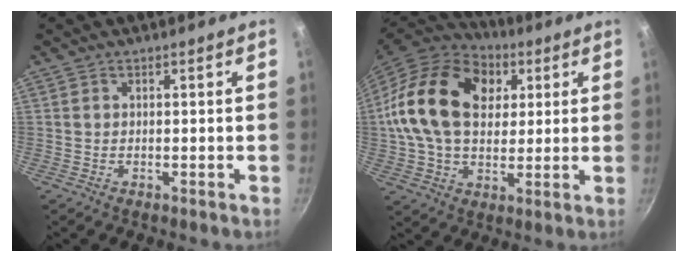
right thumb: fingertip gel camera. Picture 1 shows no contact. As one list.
[{"total": 23.0, "force": [5.5, 15.9, 15.7], "torque": [-0.268, 0.012, 0.086]}]